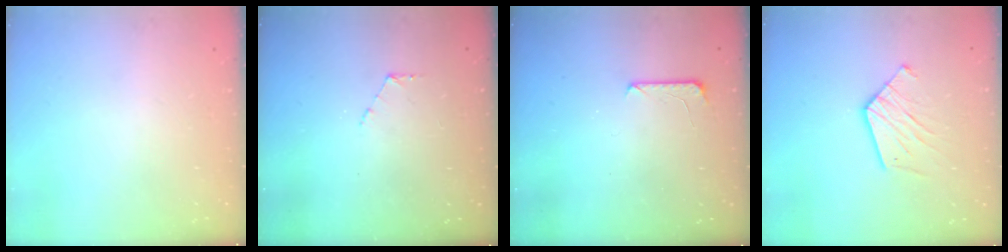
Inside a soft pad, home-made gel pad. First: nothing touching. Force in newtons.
{"total": 4.0, "press": 4.0, "slide": 0.4}
{"total": 6.7, "press": 6.6, "slide": 0.8}
{"total": 10.4, "press": 10.4, "slide": 0.5}